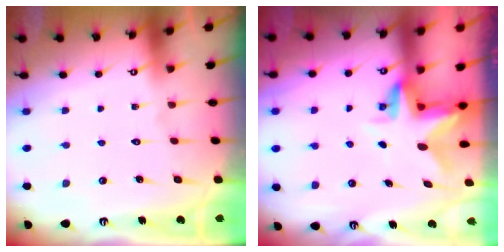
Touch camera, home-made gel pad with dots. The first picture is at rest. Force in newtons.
{"total": 3.8, "press": 3.8, "slide": 0.5}